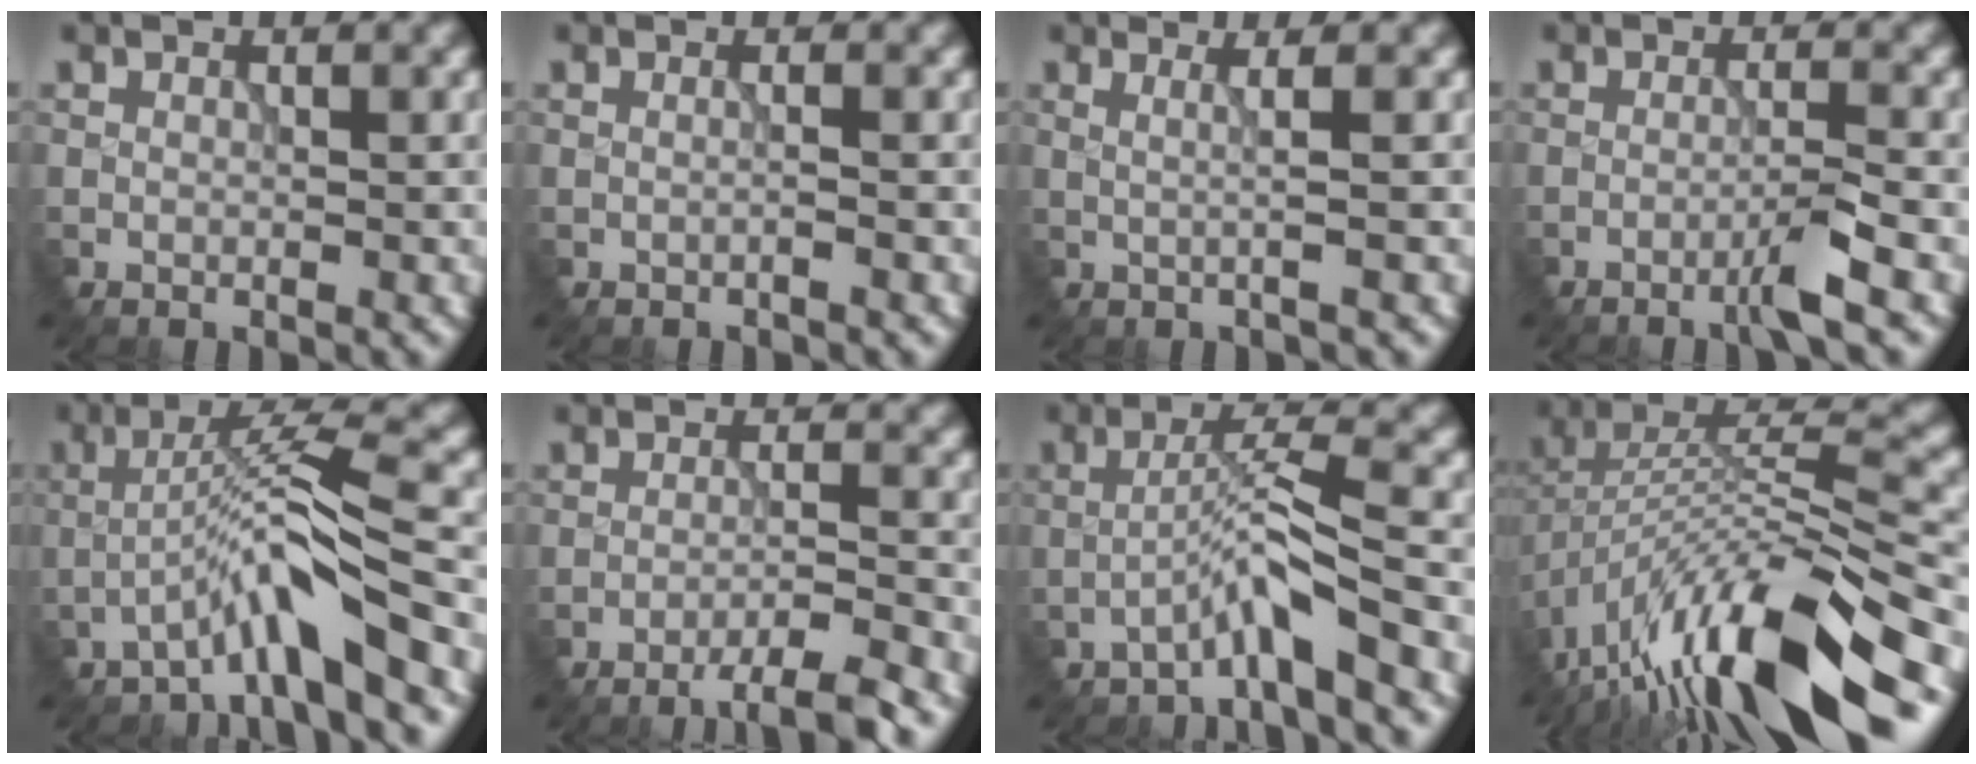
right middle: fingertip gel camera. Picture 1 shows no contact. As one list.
[{"total": 0.7, "force": [-0.2, 0.2, 0.7], "torque": [-0.010, 0.001, -0.009]}, {"total": 2.0, "force": [0.3, 0.5, 1.9], "torque": [-0.032, 0.005, -0.006]}, {"total": 2.5, "force": [-1.4, -0.1, 2.1], "torque": [-0.034, 0.006, -0.035]}, {"total": 5.6, "force": [-3.3, 0.2, 4.5], "torque": [-0.080, 0.021, -0.067]}, {"total": 4.2, "force": [-3.0, 0.3, 3.0], "torque": [-0.043, 0.006, -0.058]}, {"total": 3.7, "force": [-2.3, -0.3, 2.9], "torque": [-0.056, 0.021, -0.054]}, {"total": 15.3, "force": [-9.5, 4.0, 11.4], "torque": [-0.214, 0.021, -0.162]}]